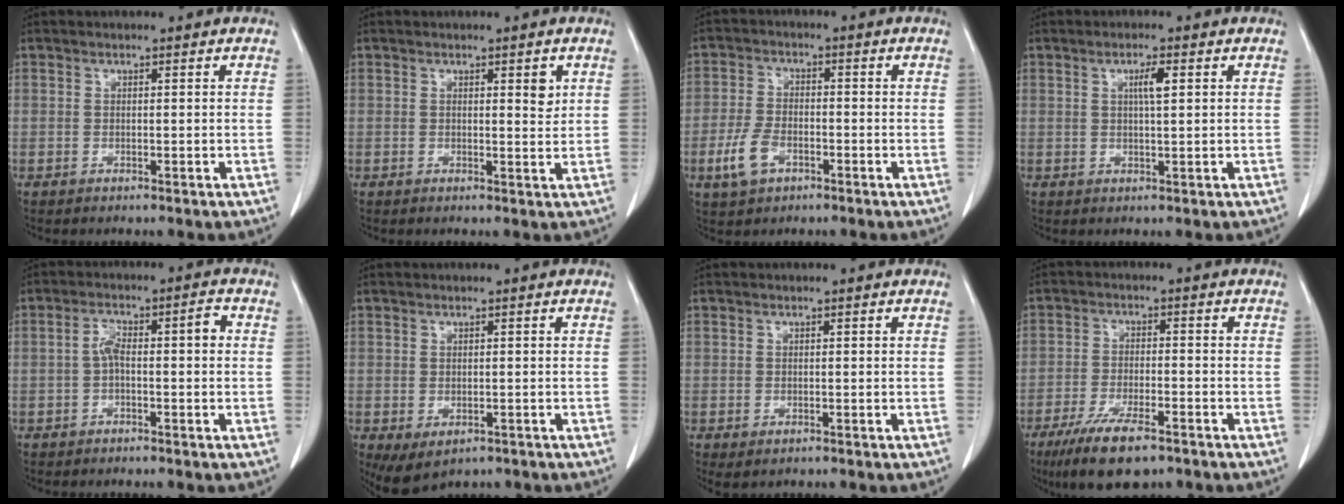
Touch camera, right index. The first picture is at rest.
{"total": 2.2, "force": [0.9, 0.6, 1.9], "torque": [-0.027, -0.005, 0.012]}
{"total": 5.9, "force": [-2.7, 3.3, 4.1], "torque": [-0.096, 0.002, -0.050]}
{"total": 2.7, "force": [0.8, 0.2, 2.6], "torque": [-0.045, 0.000, 0.013]}
{"total": 4.9, "force": [-0.2, 1.5, 4.6], "torque": [-0.084, 0.029, -0.005]}
{"total": 5.3, "force": [-2.8, 3.2, 3.2], "torque": [-0.052, -0.010, -0.036]}
{"total": 1.3, "force": [-0.5, 0.7, 0.9], "torque": [-0.014, -0.003, -0.001]}
{"total": 9.3, "force": [-6.4, 2.5, 6.3], "torque": [-0.116, -0.015, -0.107]}